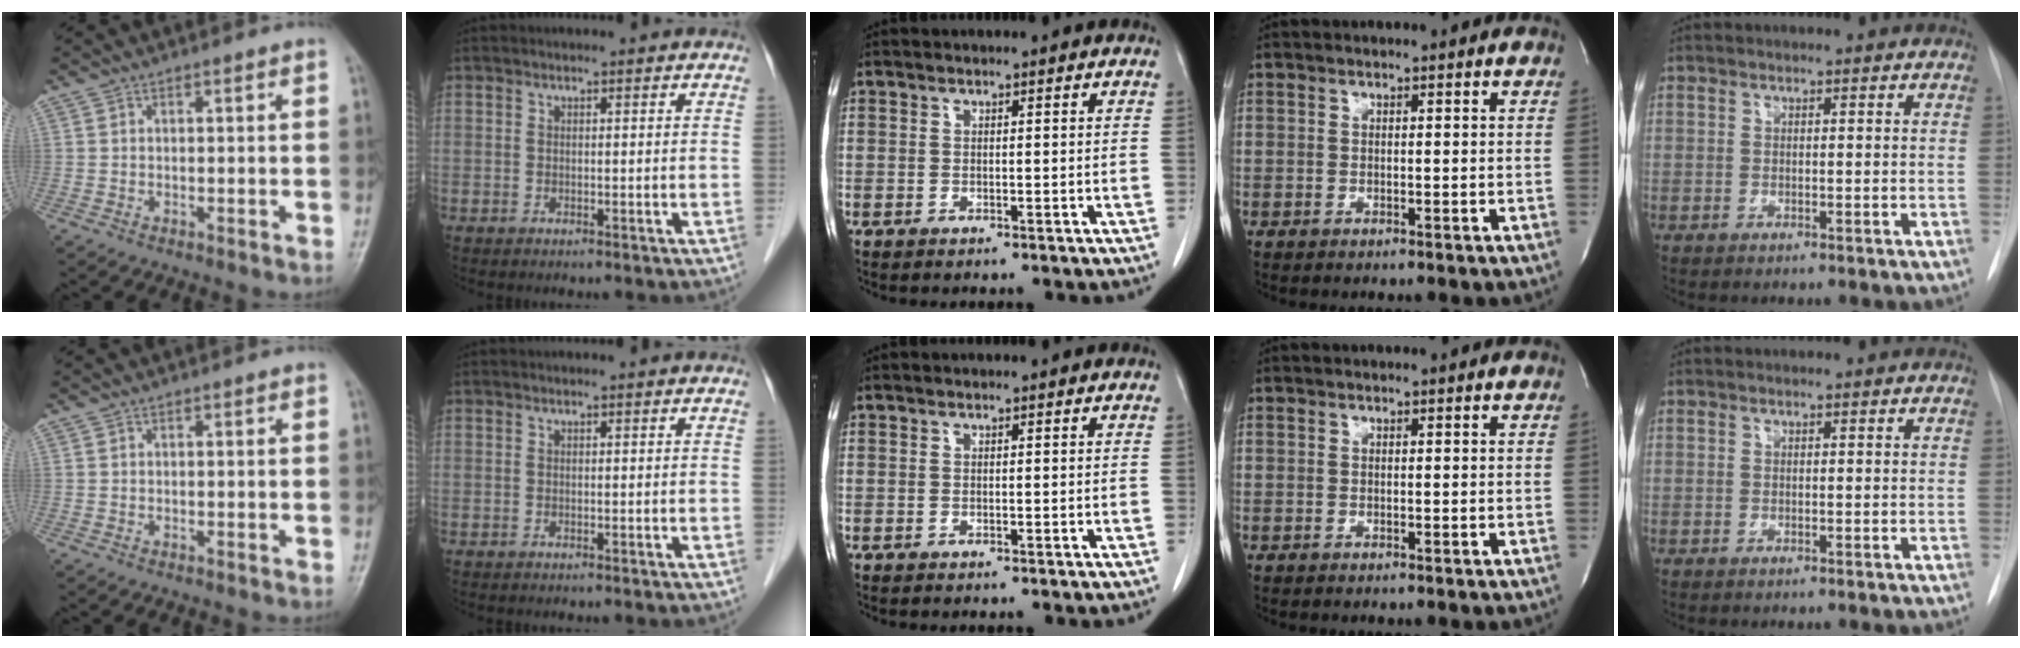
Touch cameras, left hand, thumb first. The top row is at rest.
{}